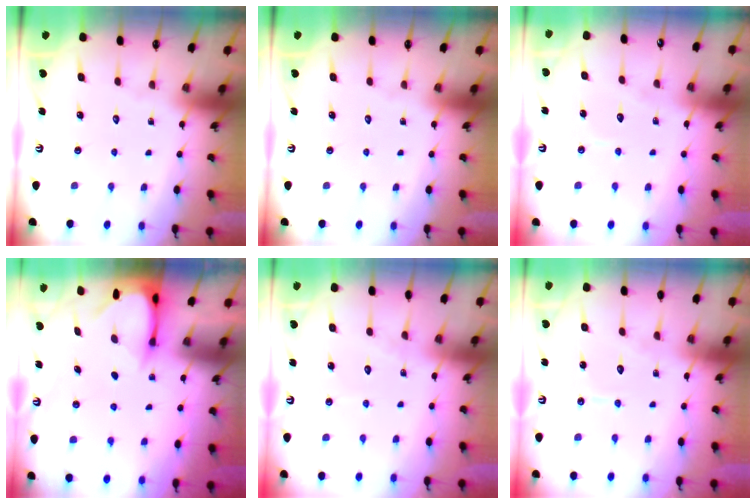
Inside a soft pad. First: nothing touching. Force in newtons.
{"total": 0.0}
{"total": 4.9, "press": 4.9, "slide": 0.4}
{"total": 3.7, "press": 3.7, "slide": 0.3}
{"total": 4.5, "press": 4.4, "slide": 0.3}
{"total": 4.7, "press": 4.7, "slide": 0.3}